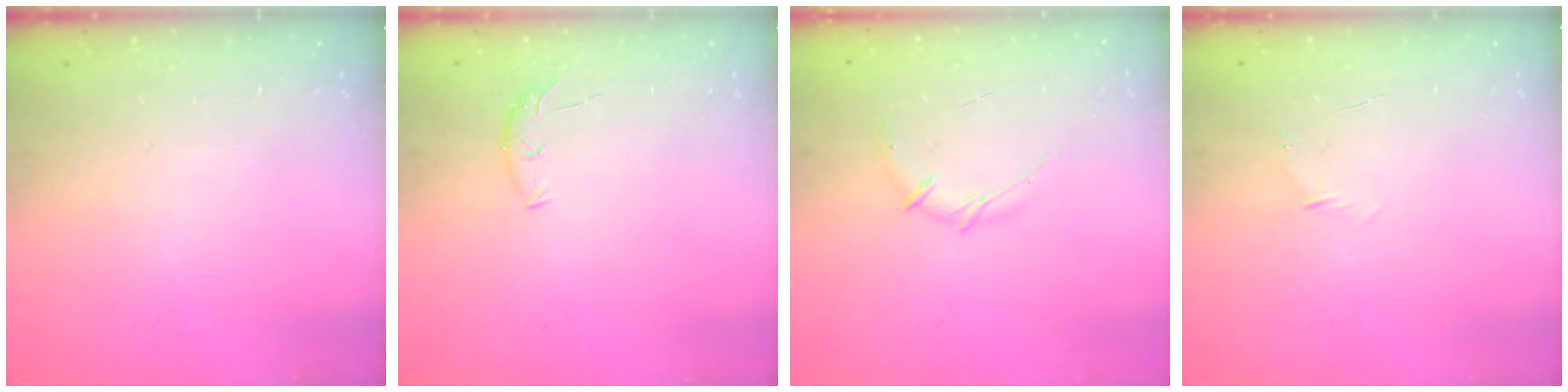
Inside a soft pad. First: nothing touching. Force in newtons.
{"total": 6.0, "press": 5.8, "slide": 1.3}
{"total": 6.5, "press": 6.4, "slide": 1.4}
{"total": 3.9, "press": 3.7, "slide": 1.2}